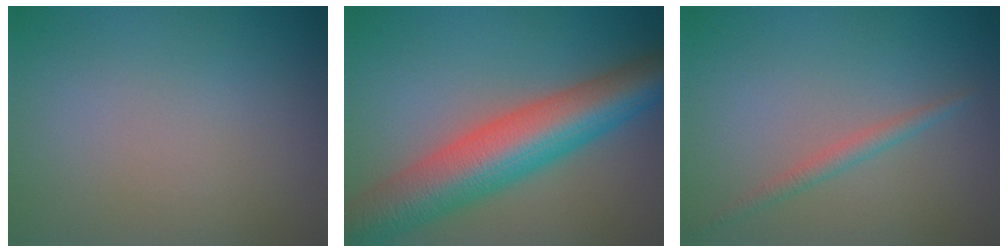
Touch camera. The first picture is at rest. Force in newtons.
{"total": 10.6, "press": 10.6, "slide": 0.2}
{"total": 1.5, "press": 1.5, "slide": 0.1}